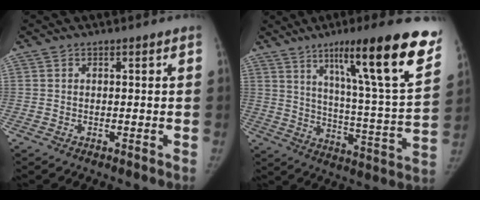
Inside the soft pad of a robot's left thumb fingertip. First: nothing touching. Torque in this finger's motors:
{"motor_torque": [1.72, -1.06, 1.46, -1.36, 0.40]}